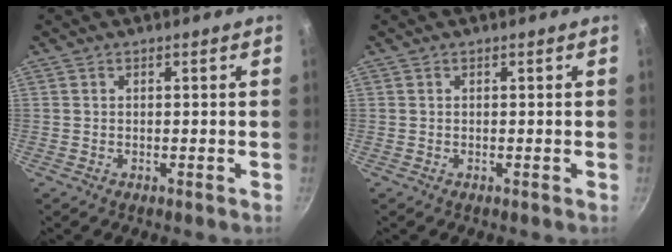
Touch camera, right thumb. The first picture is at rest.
{"total": 0.0}